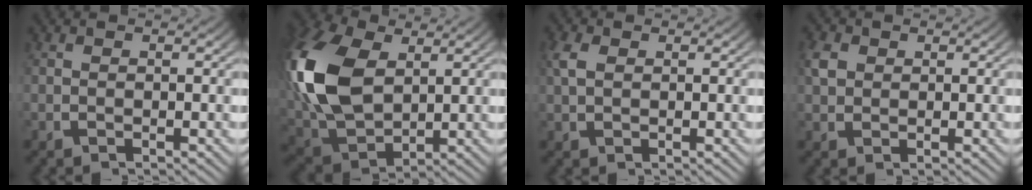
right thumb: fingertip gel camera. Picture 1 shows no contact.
{"total": 13.4, "force": [1.4, 9.4, 9.4], "torque": [-0.246, -0.045, 0.047]}
{"total": 1.8, "force": [0.7, 1.2, 1.1], "torque": [-0.025, 0.002, 0.016]}
{"total": 1.9, "force": [0.7, 1.5, 0.9], "torque": [-0.020, -0.001, 0.018]}